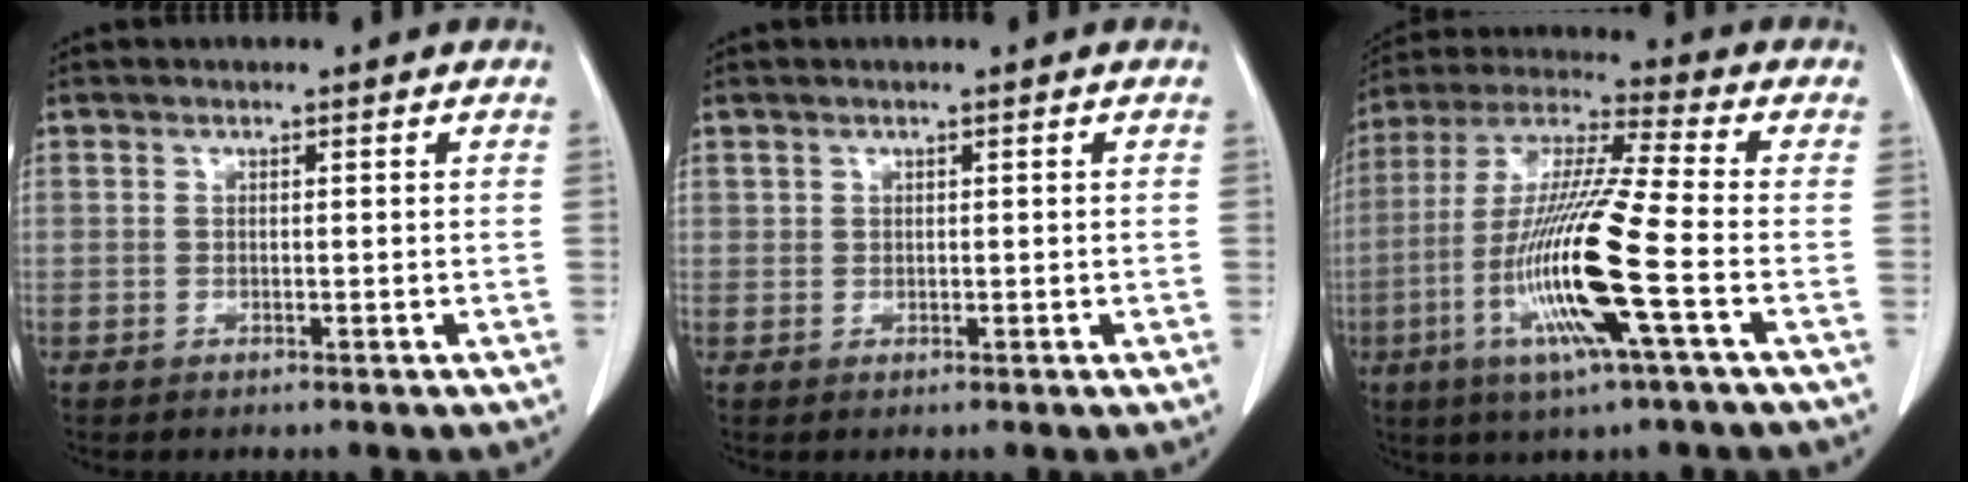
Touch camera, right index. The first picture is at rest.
{"total": 0.6, "force": [0.3, 0.5, 0.2], "torque": [0.001, 0.002, 0.007]}
{"total": 16.7, "force": [-4.9, -0.2, 15.9], "torque": [-0.327, -0.016, -0.102]}